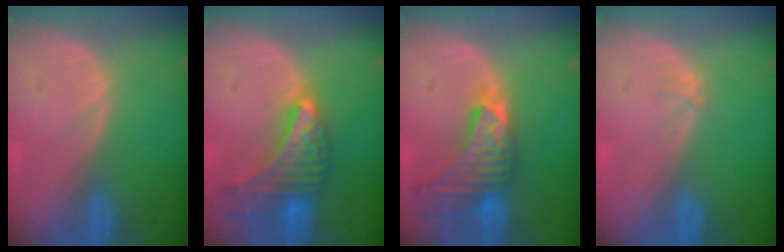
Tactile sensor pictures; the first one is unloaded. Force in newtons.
{"total": 9.6, "press": 8.5, "slide": 4.4}
{"total": 9.1, "press": 8.2, "slide": 3.9}
{"total": 0.5, "press": 0.5, "slide": 0.1}